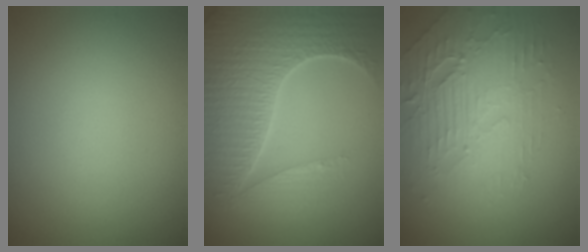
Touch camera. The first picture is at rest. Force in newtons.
{"total": 7.3, "press": 5.5, "slide": 4.8}
{"total": 4.1, "press": 3.7, "slide": 1.8}